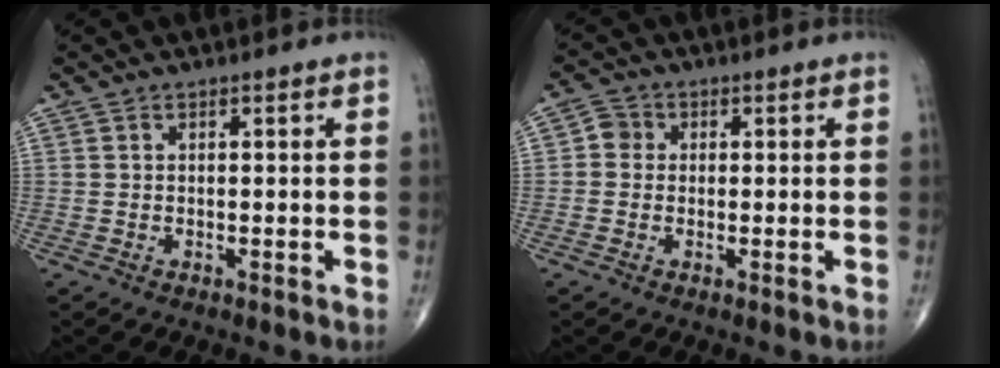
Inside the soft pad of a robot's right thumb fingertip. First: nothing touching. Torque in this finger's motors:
{"motor_torque": [-0.44, -0.06, -0.12, 0.00, 0.00]}